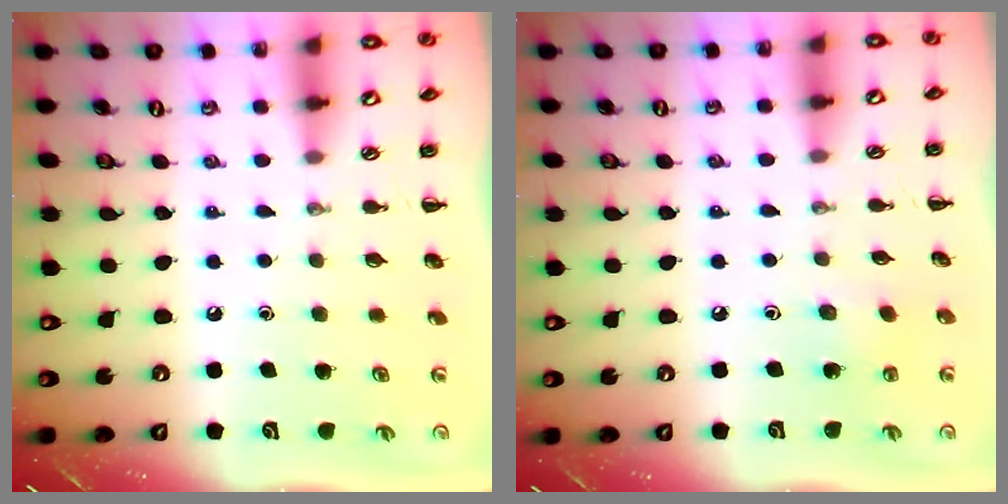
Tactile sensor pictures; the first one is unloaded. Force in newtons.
{"total": 2.2, "press": 2.0, "slide": 0.7}